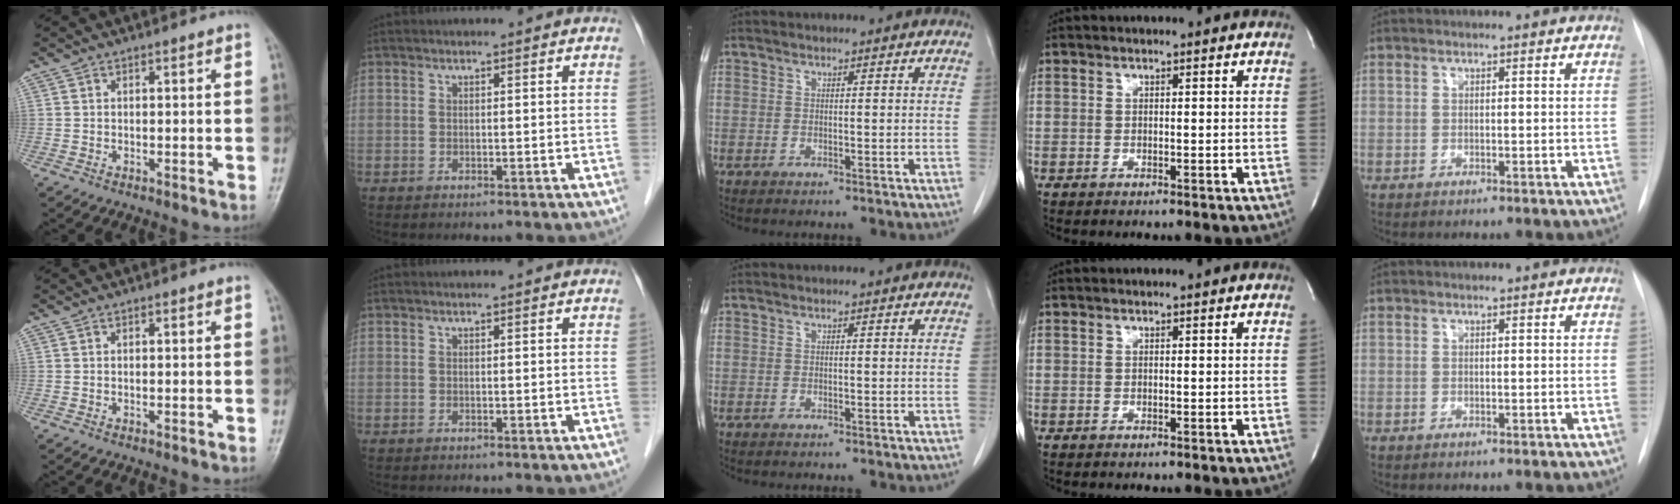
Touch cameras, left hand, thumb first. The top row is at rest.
{}